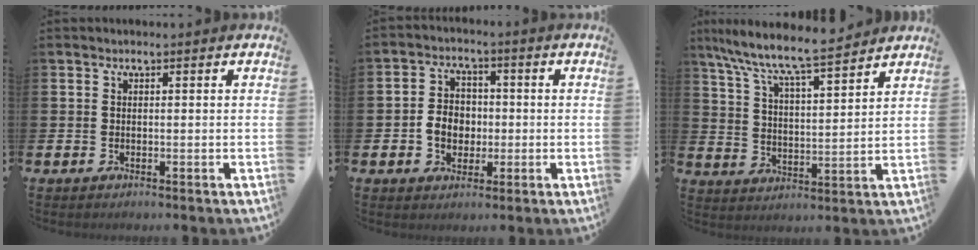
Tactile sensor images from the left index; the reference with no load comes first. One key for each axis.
{"total": 4.7, "fx": -0.8, "fy": 3.9, "fz": 2.5, "tx": -0.041, "ty": 0.007, "tz": -0.021}
{"total": 8.4, "fx": 7.9, "fy": 0.5, "fz": 2.9, "tx": -0.093, "ty": -0.059, "tz": 0.135}